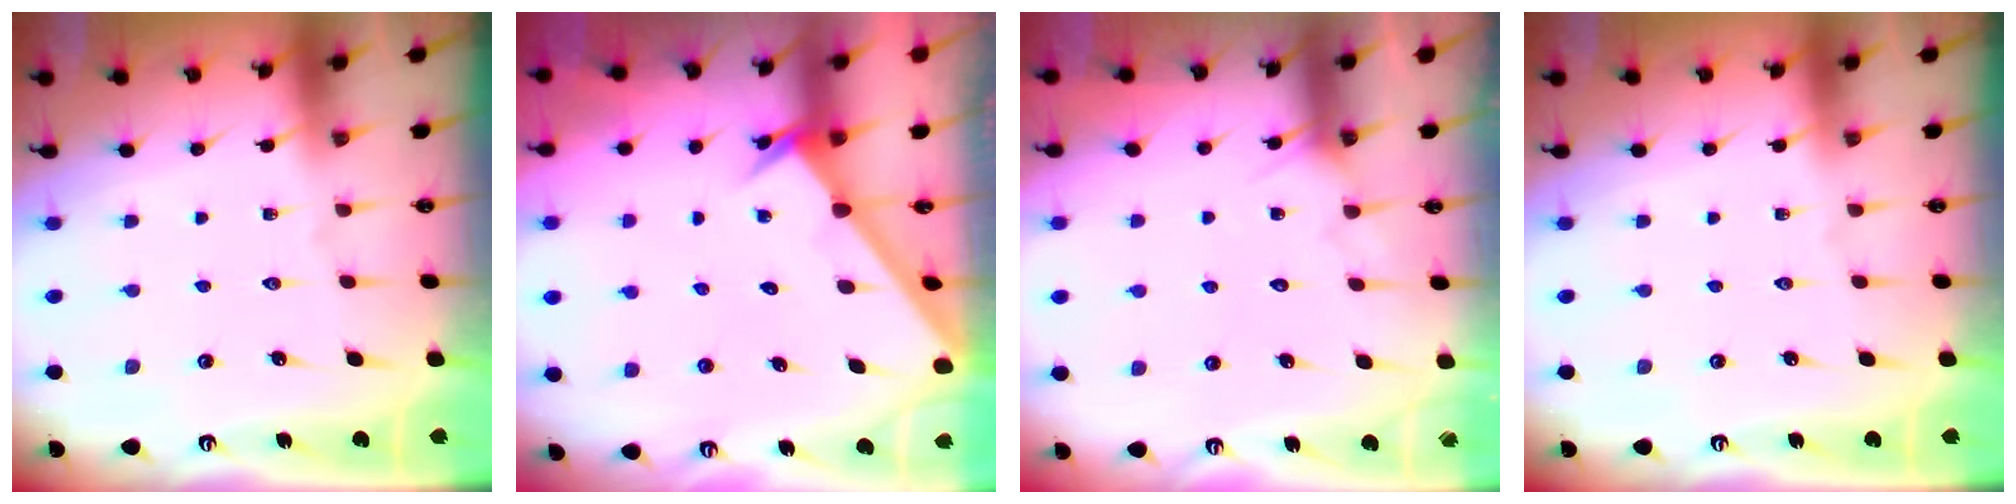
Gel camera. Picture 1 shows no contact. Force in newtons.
{"total": 2.3, "press": 2.3, "slide": 0.2}
{"total": 5.8, "press": 5.8, "slide": 0.4}
{"total": 0.0}